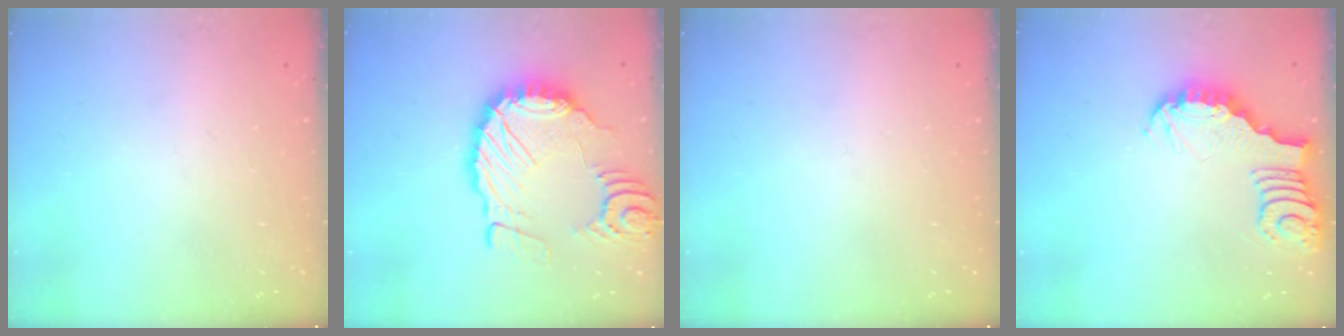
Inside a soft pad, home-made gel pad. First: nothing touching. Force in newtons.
{"total": 17.7, "press": 17.6, "slide": 2.0}
{"total": 0.0}
{"total": 3.7, "press": 3.7, "slide": 0.1}